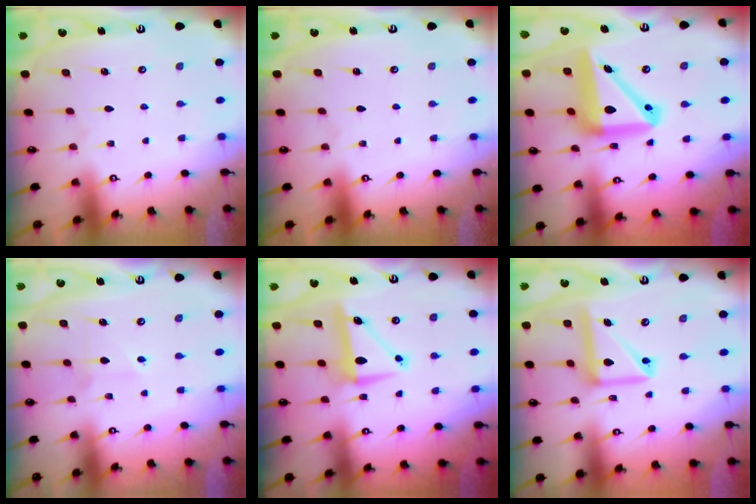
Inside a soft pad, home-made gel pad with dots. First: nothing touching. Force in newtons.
{"total": 0.0}
{"total": 17.4, "press": 17.2, "slide": 2.8}
{"total": 4.4, "press": 4.3, "slide": 1.0}
{"total": 7.3, "press": 6.9, "slide": 2.4}
{"total": 13.9, "press": 13.8, "slide": 1.8}